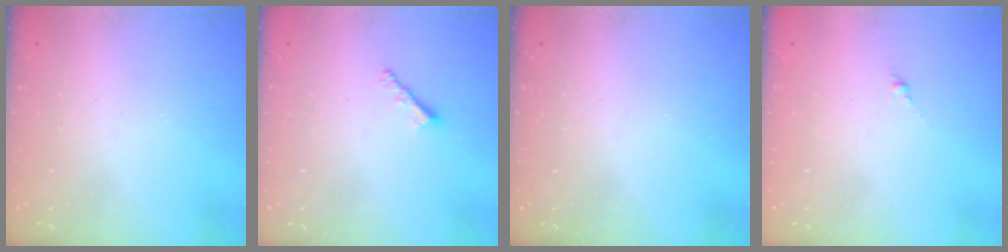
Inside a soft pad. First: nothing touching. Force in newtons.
{"total": 1.9, "press": 1.8, "slide": 0.5}
{"total": 0.0}
{"total": 0.0}